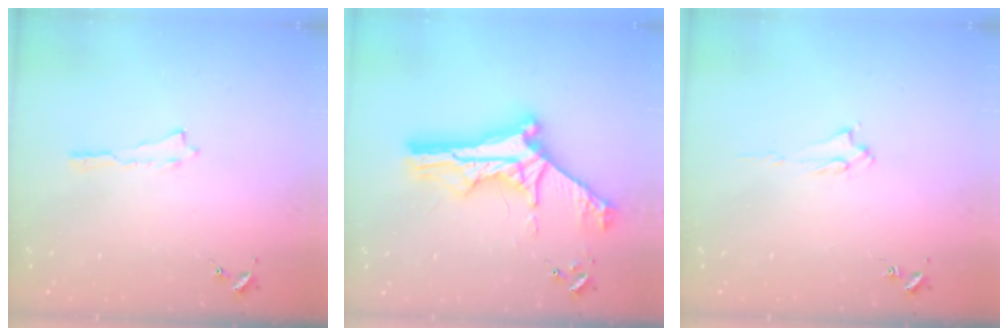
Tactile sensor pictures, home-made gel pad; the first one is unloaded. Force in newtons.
{"total": 10.9, "press": 10.9, "slide": 1.1}
{"total": 1.9, "press": 1.8, "slide": 0.4}